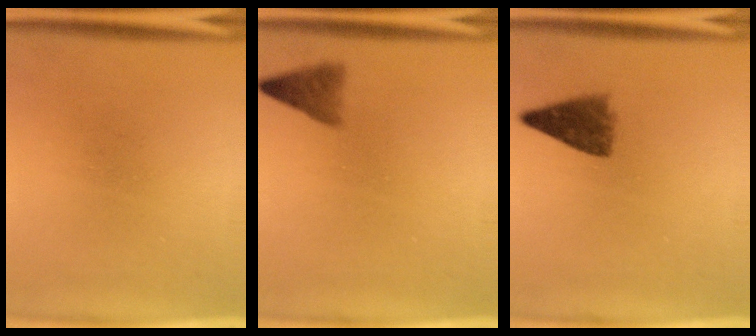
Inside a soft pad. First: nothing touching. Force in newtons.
{"total": 2.6}
{"total": 4.6}